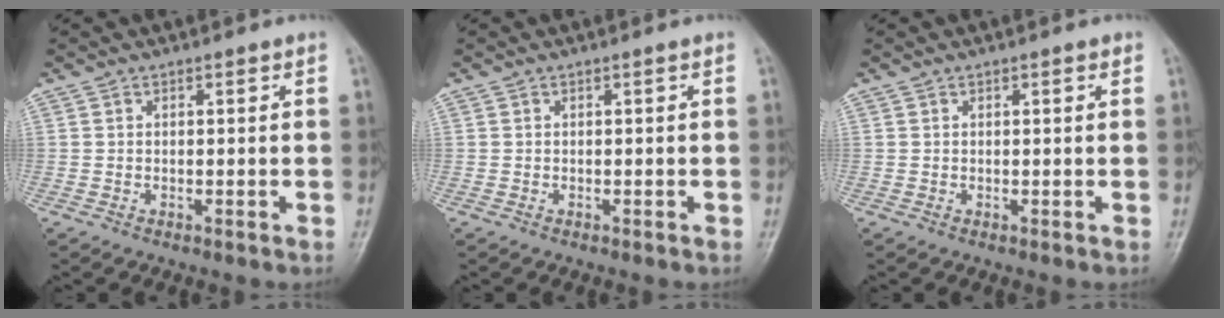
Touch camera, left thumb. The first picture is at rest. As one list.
[{"total": 0.0}, {"total": 0.9, "force": [0.5, 0.4, 0.6], "torque": [-0.006, 0.000, 0.004]}]